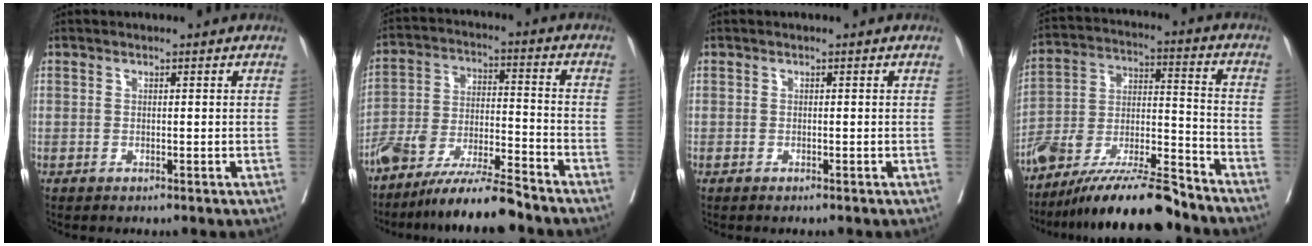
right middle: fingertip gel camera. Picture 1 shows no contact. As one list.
[{"total": 11.3, "force": [-9.8, 0.4, 5.6], "torque": [-0.094, -0.003, -0.180]}, {"total": 0.8, "force": [-0.7, 0.1, 0.4], "torque": [-0.008, -0.003, -0.010]}, {"total": 17.3, "force": [-14.8, 1.8, 8.7], "torque": [-0.169, 0.000, -0.268]}]